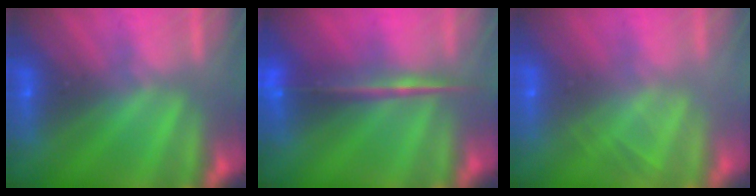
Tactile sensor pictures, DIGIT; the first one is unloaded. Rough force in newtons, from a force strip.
{"total": 5.6}
{"total": 2.0}